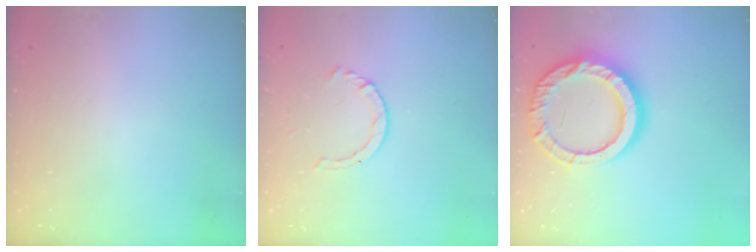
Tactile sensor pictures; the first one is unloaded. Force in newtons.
{"total": 3.0, "press": 2.9, "slide": 0.3}
{"total": 16.4, "press": 16.3, "slide": 1.6}